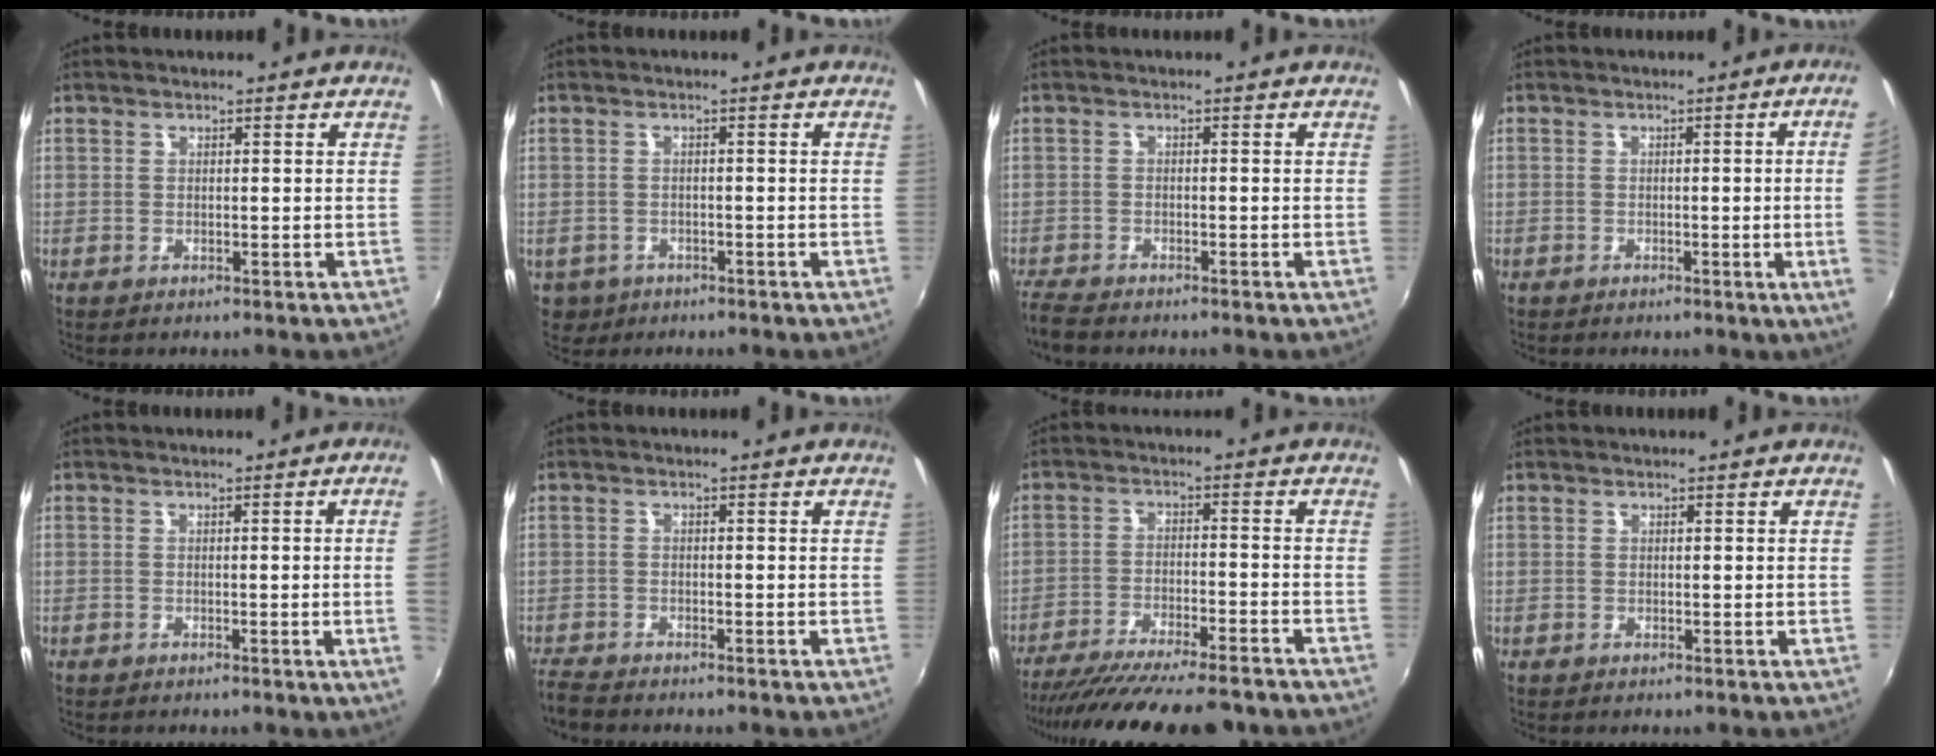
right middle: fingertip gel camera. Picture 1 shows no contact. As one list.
[{"total": 4.9, "force": [-2.1, 4.0, 1.8], "torque": [-0.045, -0.007, -0.026]}, {"total": 4.3, "force": [-4.0, 0.7, 1.4], "torque": [-0.043, -0.019, -0.077]}, {"total": 7.5, "force": [-0.3, -1.5, 7.3], "torque": [-0.086, -0.009, -0.001]}, {"total": 3.4, "force": [-0.1, -1.8, 2.9], "torque": [-0.051, -0.011, 0.006]}, {"total": 3.7, "force": [-3.6, 0.5, 0.9], "torque": [-0.033, -0.017, -0.071]}, {"total": 18.8, "force": [-16.4, 2.9, 8.8], "torque": [-0.170, -0.039, -0.244]}, {"total": 0.0}]